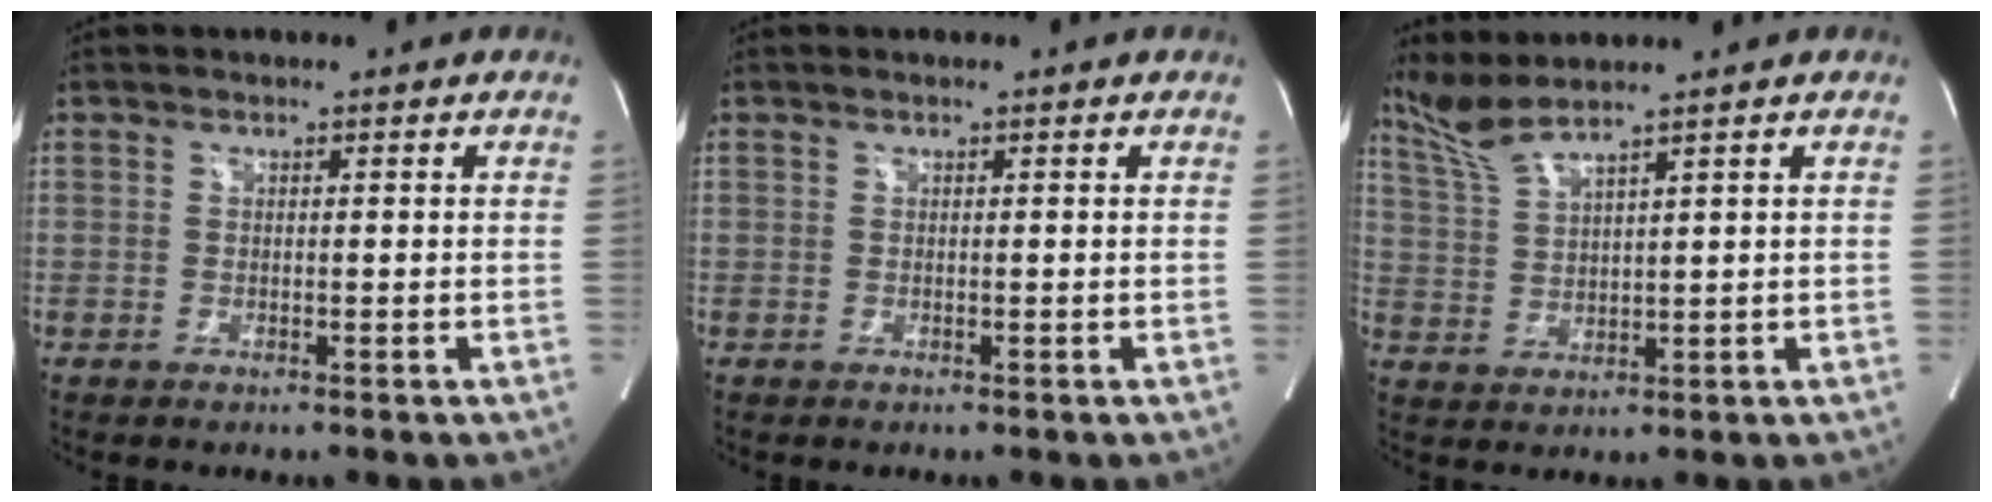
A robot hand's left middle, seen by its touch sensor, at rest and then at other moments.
{"total": 0.0}
{"total": 5.2, "force": [4.6, -0.8, 2.3], "torque": [-0.062, 0.001, 0.107]}